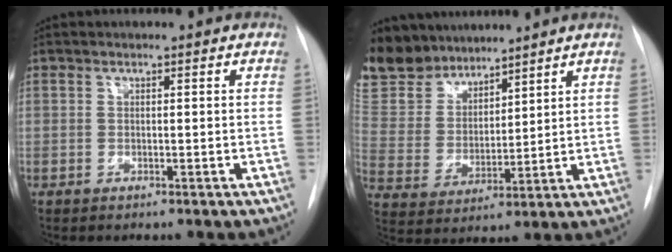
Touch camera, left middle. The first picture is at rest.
{"total": 12.6, "force": [11.2, 5.5, 2.0], "torque": [-0.050, 0.013, 0.232]}